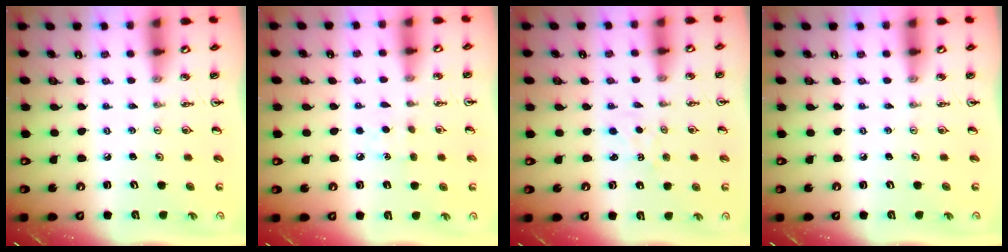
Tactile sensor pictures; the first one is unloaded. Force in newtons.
{"total": 4.8, "press": 4.7, "slide": 0.5}
{"total": 1.5, "press": 1.4, "slide": 0.3}
{"total": 0.0}